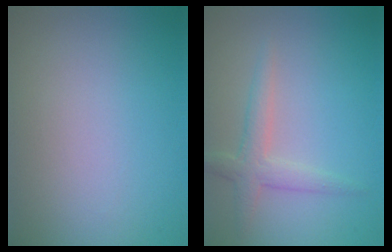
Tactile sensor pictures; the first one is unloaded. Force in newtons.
{"total": 2.5, "press": 2.5, "slide": 0.1}